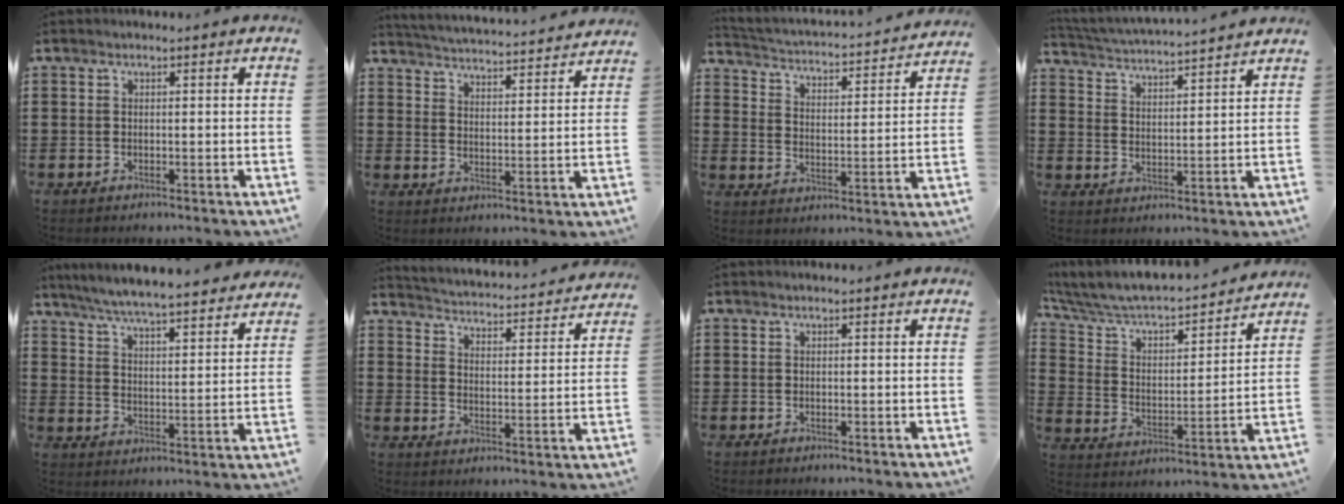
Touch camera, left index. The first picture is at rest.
{"total": 3.9, "force": [3.9, -0.7, 0.1], "torque": [-0.024, -0.037, 0.061]}
{"total": 2.1, "force": [2.1, 0.0, 0.2], "torque": [-0.024, -0.031, 0.023]}
{"total": 4.0, "force": [3.9, -0.5, 0.5], "torque": [-0.031, -0.029, 0.064]}
{"total": 6.0, "force": [5.7, -0.3, 1.6], "torque": [-0.059, -0.042, 0.097]}
{"total": 3.0, "force": [3.0, -0.3, -0.1], "torque": [-0.021, -0.034, 0.042]}
{"total": 0.0}
{"total": 5.5, "force": [5.1, 1.2, 1.6], "torque": [-0.060, -0.047, 0.078]}